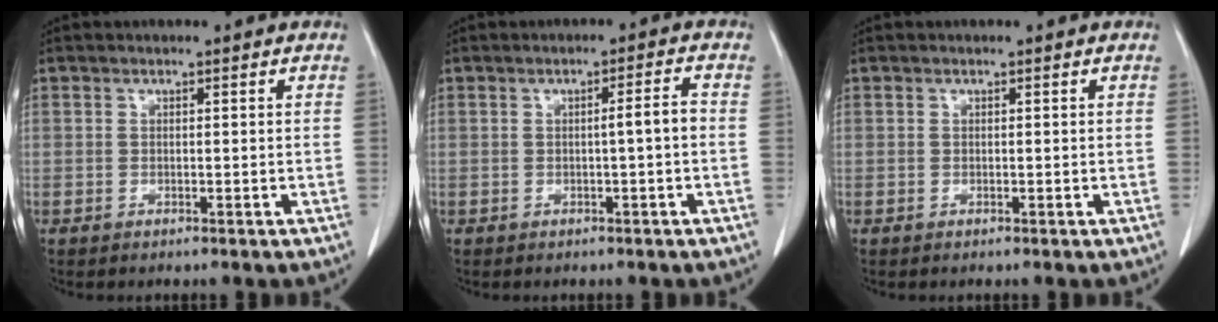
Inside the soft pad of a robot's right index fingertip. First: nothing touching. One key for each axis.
{"total": 2.6, "fx": -0.4, "fy": -0.2, "fz": 2.5, "tx": -0.035, "ty": 0.003, "tz": -0.007}
{"total": 0.0}